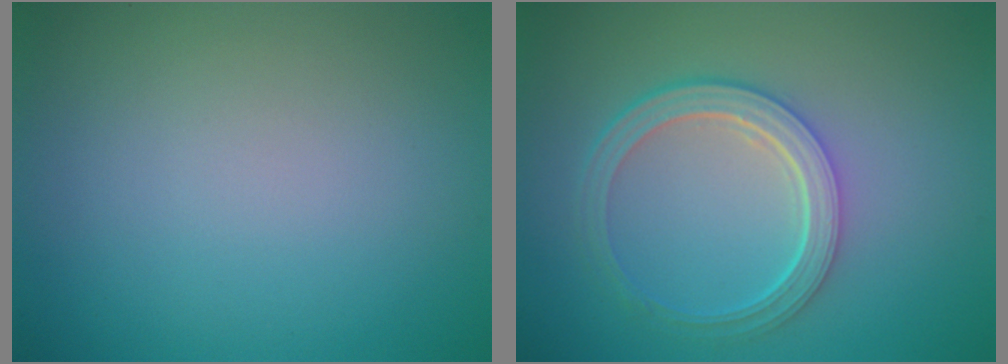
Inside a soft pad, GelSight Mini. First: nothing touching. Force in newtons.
{"total": 4.8, "press": 3.6, "slide": 3.1}